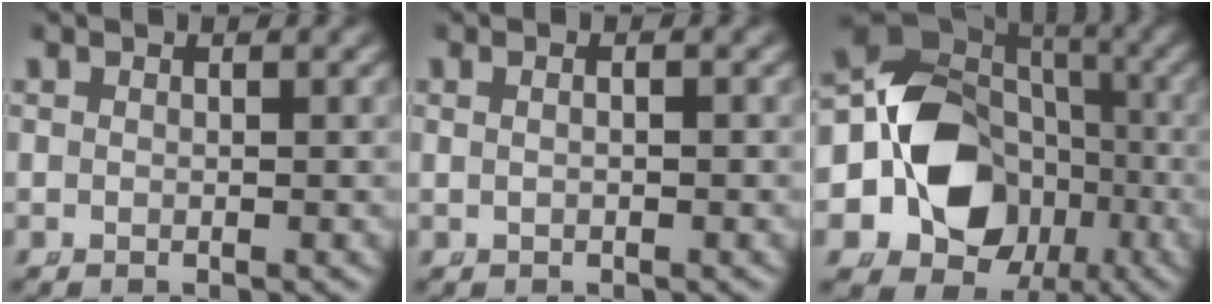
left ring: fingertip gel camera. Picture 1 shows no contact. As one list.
[{"total": 0.7, "force": [-0.2, 0.0, 0.7], "torque": [-0.012, 0.001, -0.003]}, {"total": 16.1, "force": [-3.0, 13.3, 8.6], "torque": [-0.145, -0.039, -0.042]}]